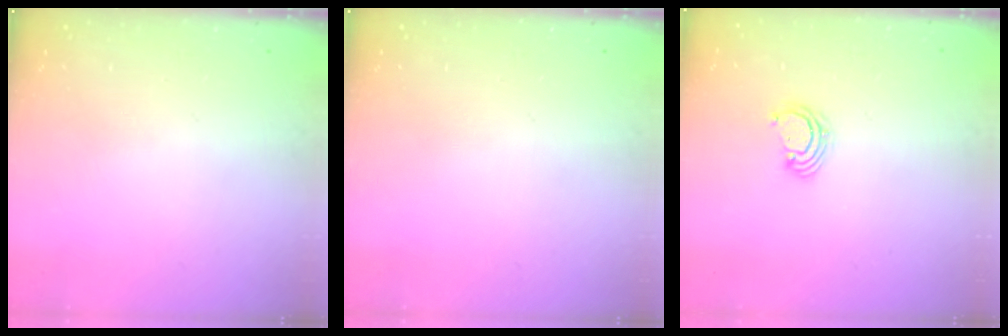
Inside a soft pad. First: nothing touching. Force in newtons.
{"total": 0.0}
{"total": 3.2, "press": 3.2, "slide": 0.3}